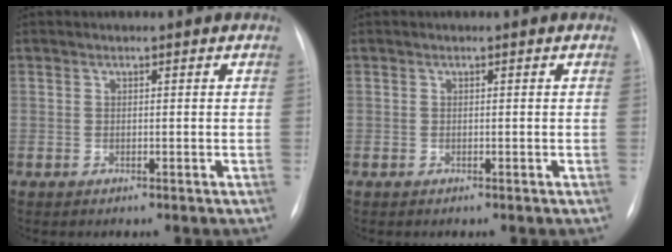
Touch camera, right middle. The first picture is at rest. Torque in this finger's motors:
{"motor_torque": [-0.17, -0.03, -0.17, -0.09]}